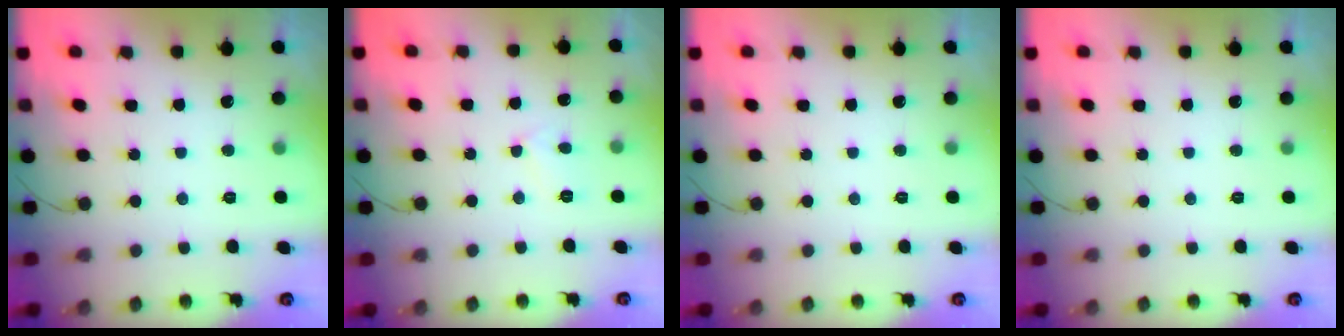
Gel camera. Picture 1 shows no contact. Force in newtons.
{"total": 2.8, "press": 2.8, "slide": 0.2}
{"total": 0.0}
{"total": 0.0}